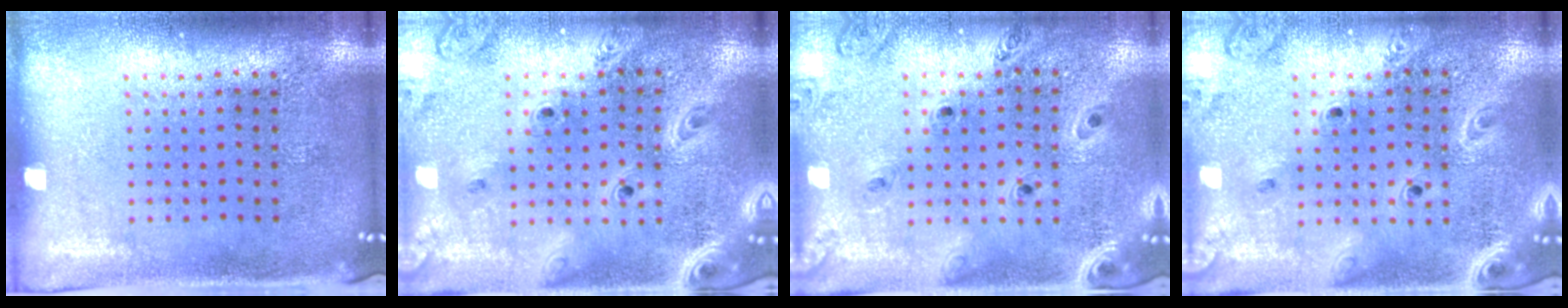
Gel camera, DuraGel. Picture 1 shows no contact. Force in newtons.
{"total": 3.0, "press": 2.5, "slide": 1.6}
{"total": 1.3, "press": 1.3, "slide": 0.2}
{"total": 2.4, "press": 2.1, "slide": 1.1}